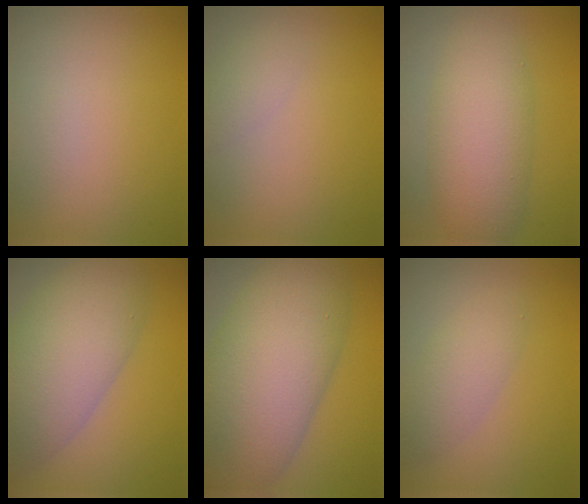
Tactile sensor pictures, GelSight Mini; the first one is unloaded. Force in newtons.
{"total": 1.5, "press": 1.5, "slide": 0.1}
{"total": 6.2, "press": 6.2, "slide": 0.2}
{"total": 8.9, "press": 8.8, "slide": 0.7}
{"total": 12.6, "press": 12.6, "slide": 0.4}
{"total": 2.8, "press": 2.8, "slide": 0.0}